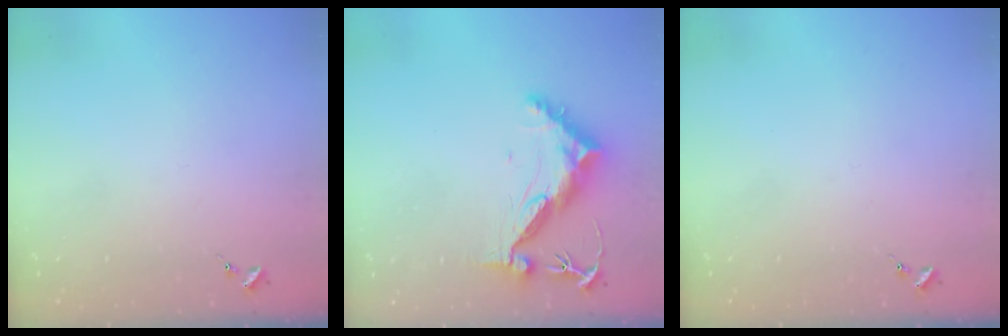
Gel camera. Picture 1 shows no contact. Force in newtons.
{"total": 10.4, "press": 10.3, "slide": 0.9}
{"total": 0.0}